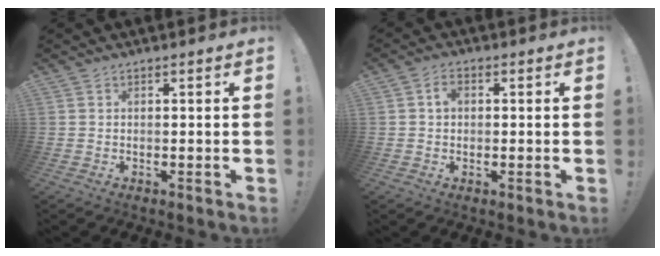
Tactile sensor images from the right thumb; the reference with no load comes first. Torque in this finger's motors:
{"motor_torque": [0.23, 0.59, 0.00, 0.01, 0.01]}